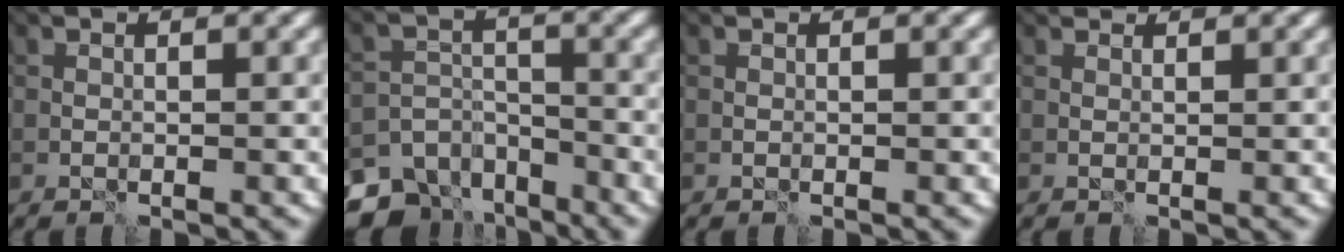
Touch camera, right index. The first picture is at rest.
{"total": 9.6, "force": [-7.6, 5.5, 2.3], "torque": [-0.027, -0.009, -0.118]}
{"total": 0.0}
{"total": 1.7, "force": [1.3, 0.7, 0.8], "torque": [-0.019, 0.000, 0.014]}